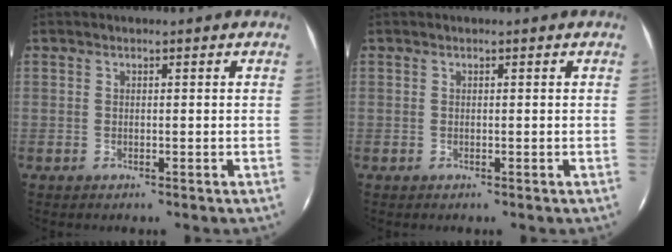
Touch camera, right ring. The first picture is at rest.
{"total": 0.0}